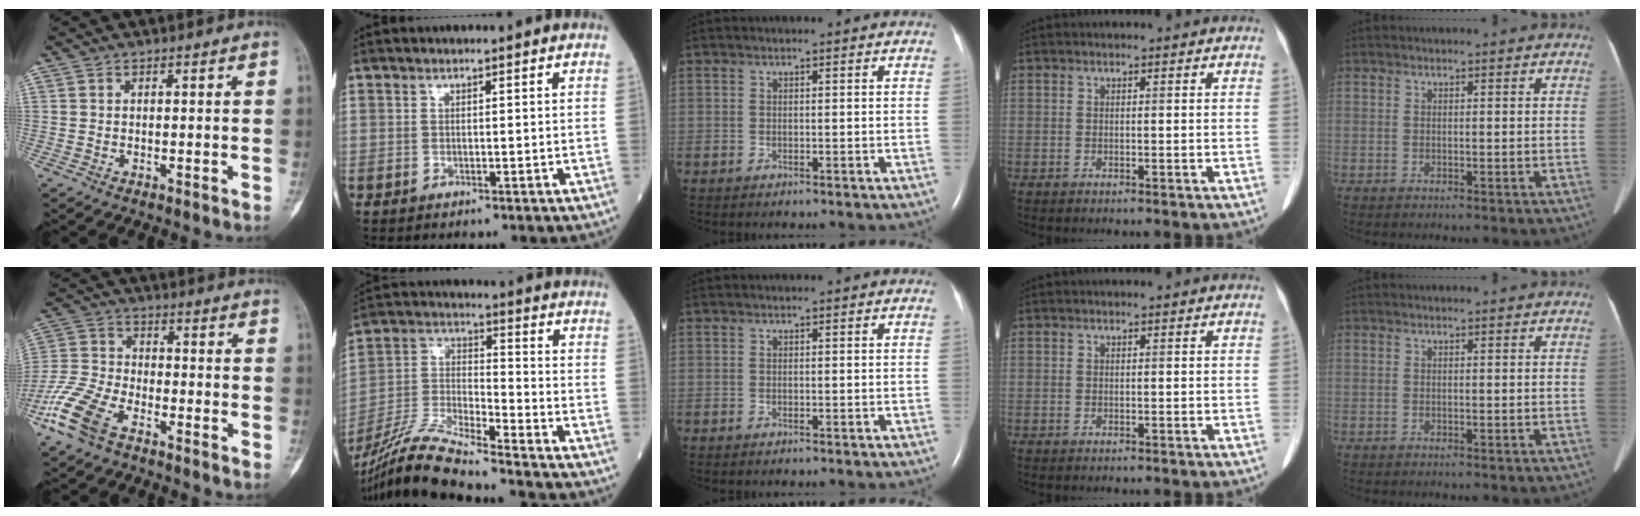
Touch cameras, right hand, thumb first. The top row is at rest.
{"thumb": {"total": 12.2, "force": [-7.2, 6.1, 7.7], "torque": [-0.174, 0.020, -0.153]}, "index": {"total": 14.9, "force": [-13.4, -0.6, 6.6], "torque": [-0.135, -0.010, -0.255]}}